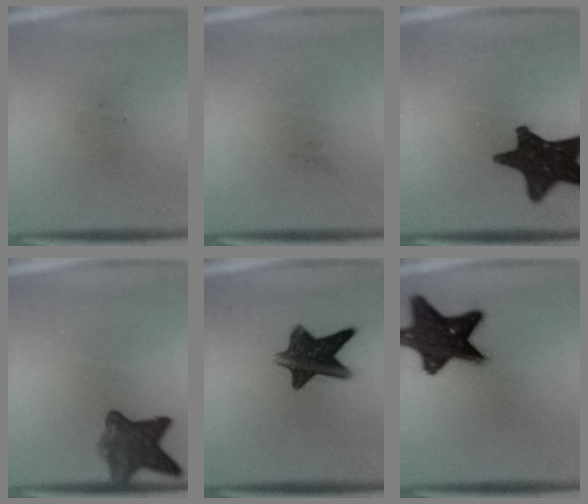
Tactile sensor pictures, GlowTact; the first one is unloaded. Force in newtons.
{"total": 0.0}
{"total": 15.6}
{"total": 6.7}
{"total": 11.0}
{"total": 16.7}